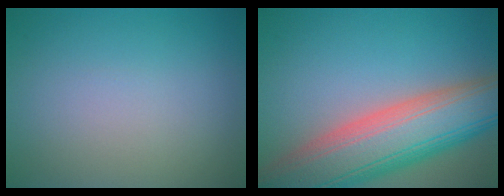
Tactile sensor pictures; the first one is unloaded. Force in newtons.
{"total": 12.1, "press": 12.1, "slide": 0.7}